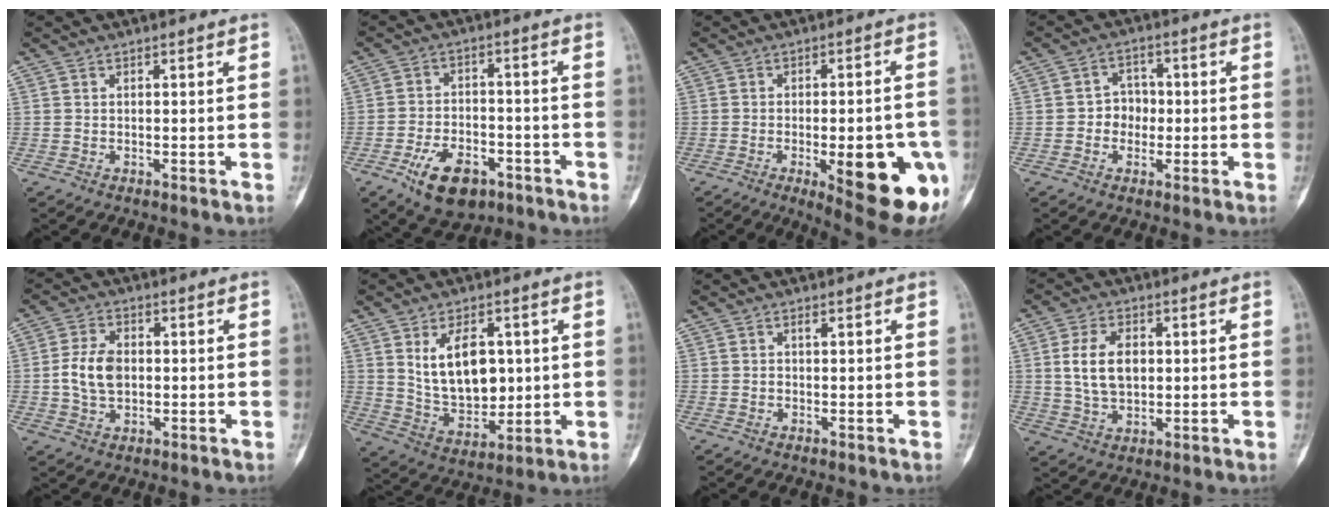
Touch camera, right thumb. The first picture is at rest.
{"total": 11.0, "force": [-5.8, 6.2, 6.9], "torque": [-0.100, 0.027, -0.089]}
{"total": 18.0, "force": [-5.8, 5.7, 16.0], "torque": [-0.154, 0.007, -0.056]}
{"total": 4.7, "force": [-0.6, 4.1, 2.0], "torque": [0.003, 0.012, -0.019]}
{"total": 7.3, "force": [-0.1, 4.8, 5.4], "torque": [-0.100, 0.008, -0.002]}
{"total": 12.5, "force": [2.8, 7.7, 9.5], "torque": [-0.128, -0.022, 0.065]}
{"total": 0.6, "force": [0.1, 0.2, 0.6], "torque": [-0.007, 0.001, 0.001]}
{"total": 8.9, "force": [1.2, 5.7, 6.7], "torque": [-0.112, -0.001, 0.029]}